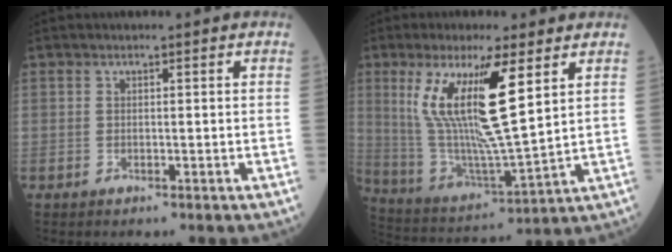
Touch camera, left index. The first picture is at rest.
{"total": 15.5, "force": [6.0, 1.8, 14.2], "torque": [-0.292, -0.008, 0.117]}